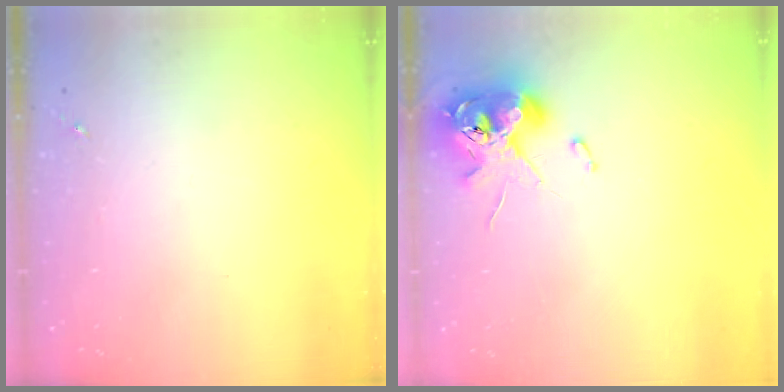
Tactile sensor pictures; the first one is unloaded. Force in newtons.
{"total": 11.9, "press": 11.7, "slide": 2.1}